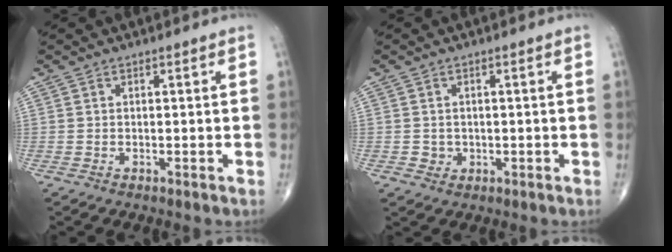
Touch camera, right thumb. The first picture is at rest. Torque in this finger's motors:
{"motor_torque": [-0.07, 0.33, 0.23, 0.00, -0.03]}